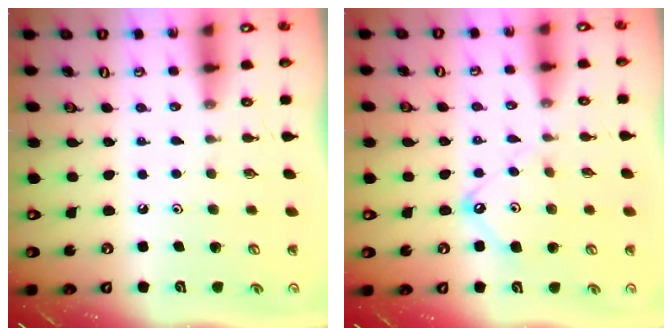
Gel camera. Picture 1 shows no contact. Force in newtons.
{"total": 9.9, "press": 9.9, "slide": 0.9}